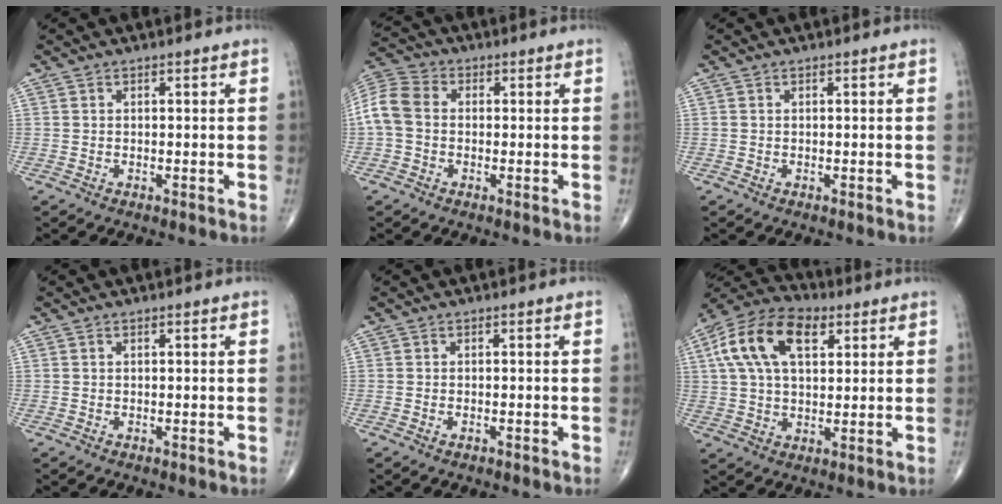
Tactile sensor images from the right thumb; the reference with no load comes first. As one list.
[{"total": 8.3, "force": [-0.1, 6.3, 5.4], "torque": [-0.112, 0.024, -0.014]}, {"total": 0.0}, {"total": 0.0}, {"total": 0.6, "force": [-0.4, 0.2, 0.4], "torque": [-0.009, 0.005, -0.005]}, {"total": 15.7, "force": [5.5, 8.9, 11.7], "torque": [-0.208, 0.012, 0.092]}]